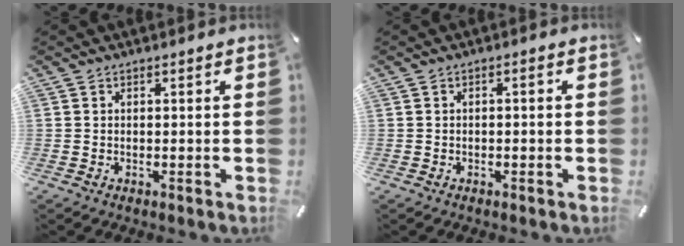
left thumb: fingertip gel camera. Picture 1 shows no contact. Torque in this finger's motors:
{"motor_torque": [-0.25, -0.08, -0.06, 0.02, 0.05]}